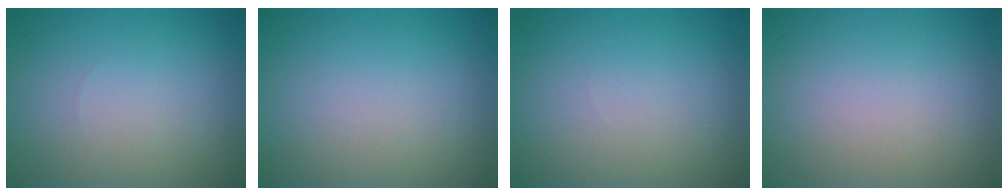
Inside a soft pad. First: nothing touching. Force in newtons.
{"total": 0.0}
{"total": 0.0}
{"total": 0.0}